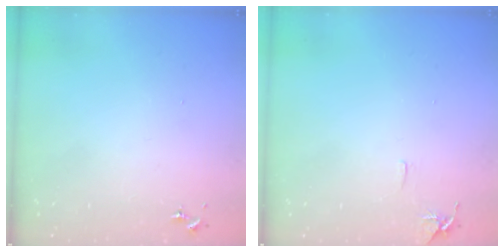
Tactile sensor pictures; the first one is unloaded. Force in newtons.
{"total": 6.5, "press": 6.4, "slide": 0.7}